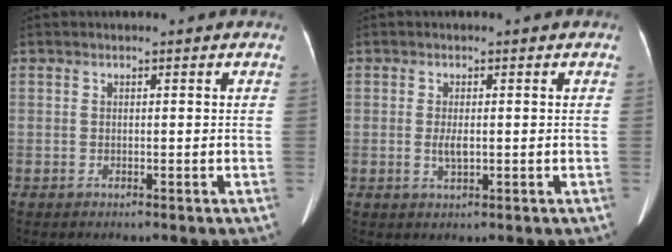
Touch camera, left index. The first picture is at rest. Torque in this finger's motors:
{"motor_torque": [0.40, 0.15, 0.21, 0.08]}